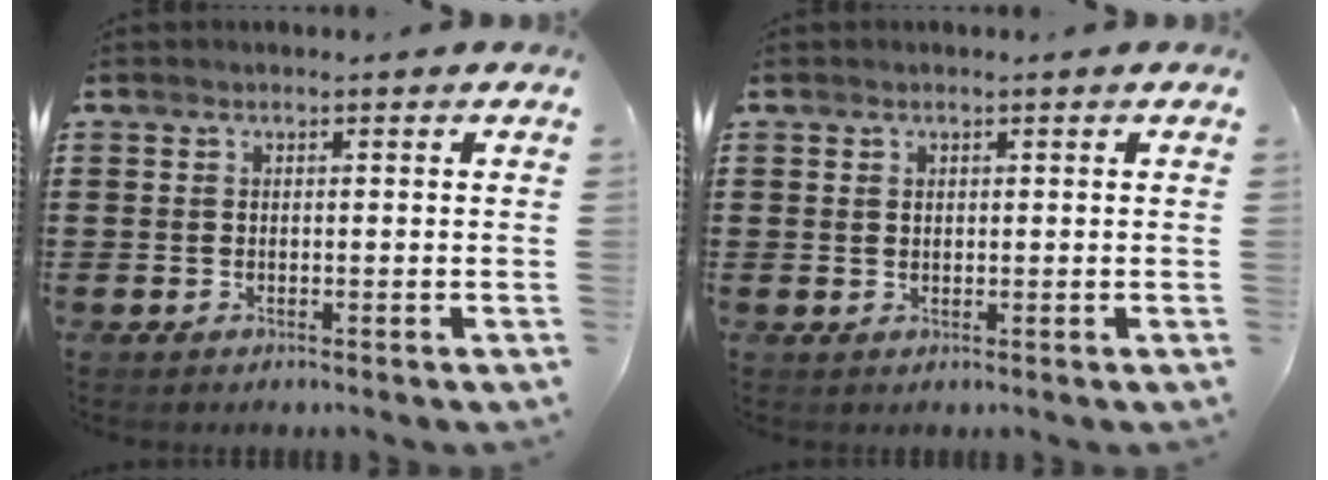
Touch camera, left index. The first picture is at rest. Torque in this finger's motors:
{"motor_torque": [-0.46, 0.67, -0.06, -0.01]}